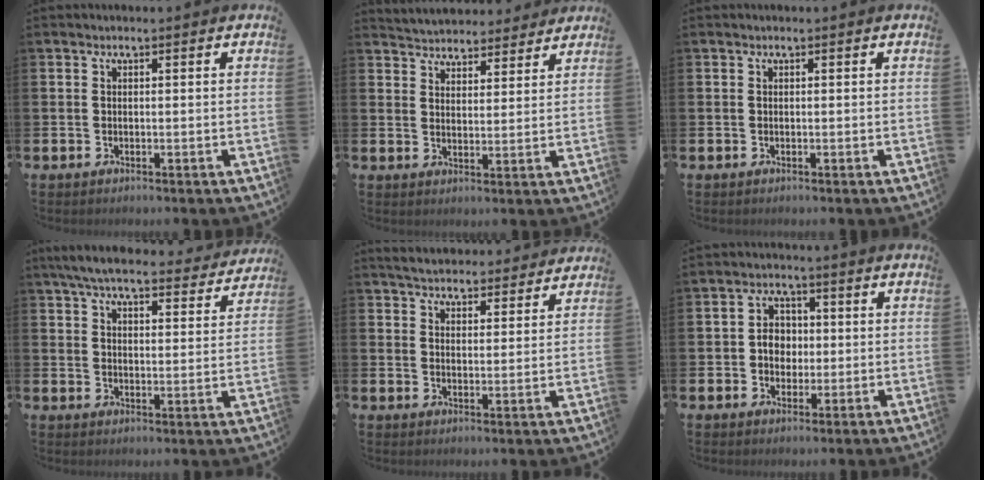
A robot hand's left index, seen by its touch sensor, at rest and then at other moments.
{"total": 4.9, "force": [4.7, 1.0, -0.3], "torque": [-0.011, -0.030, 0.085]}
{"total": 0.0}
{"total": 6.7, "force": [6.2, 1.1, 2.2], "torque": [-0.053, -0.038, 0.107]}
{"total": 4.9, "force": [4.9, 0.7, 0.2], "torque": [-0.019, -0.031, 0.086]}
{"total": 3.8, "force": [0.0, 3.2, 2.0], "torque": [-0.030, 0.004, -0.009]}